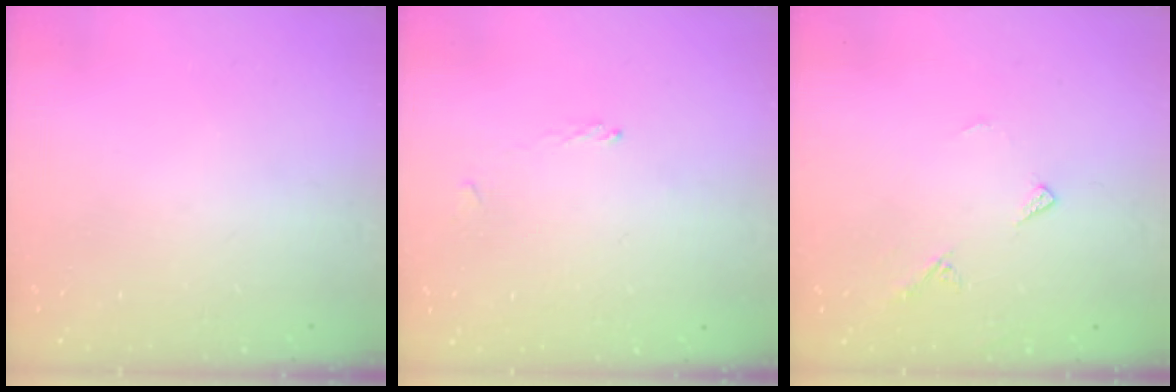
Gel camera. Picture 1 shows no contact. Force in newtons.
{"total": 1.1, "press": 1.0, "slide": 0.5}
{"total": 6.4, "press": 6.4, "slide": 0.7}